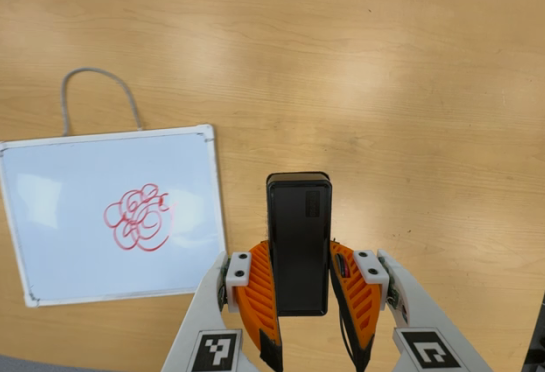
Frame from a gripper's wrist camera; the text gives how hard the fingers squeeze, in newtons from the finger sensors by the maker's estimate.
{"total": 4.6, "left": 3.4, "right": 5.8}